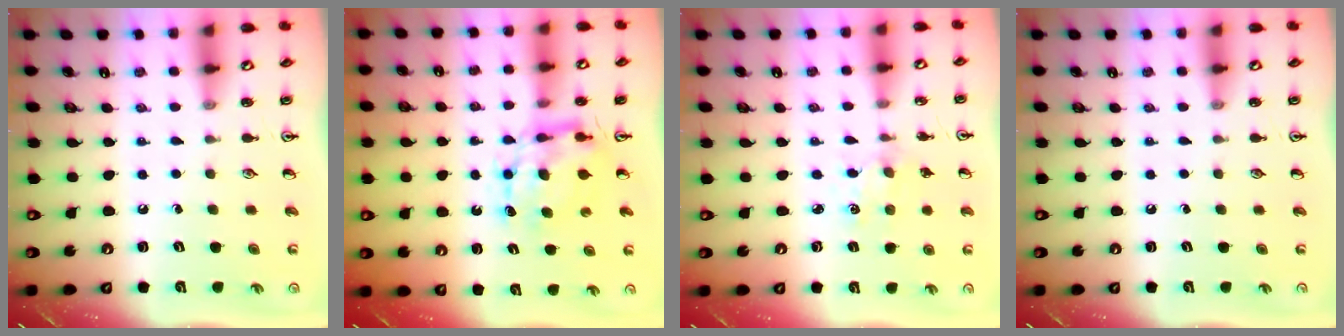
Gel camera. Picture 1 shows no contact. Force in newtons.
{"total": 7.7, "press": 7.7, "slide": 0.5}
{"total": 2.5, "press": 2.5, "slide": 0.5}
{"total": 0.0}